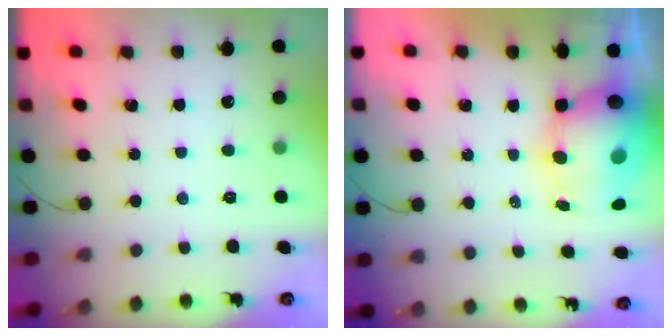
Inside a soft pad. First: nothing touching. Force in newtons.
{"total": 14.4, "press": 14.0, "slide": 3.7}